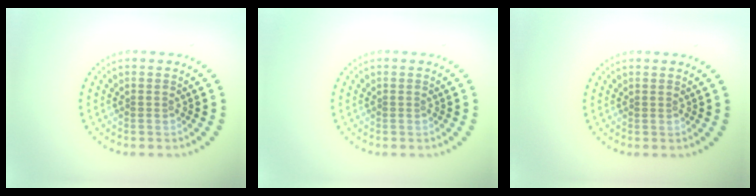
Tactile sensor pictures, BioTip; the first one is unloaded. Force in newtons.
{"total": 0.0}
{"total": 0.0}